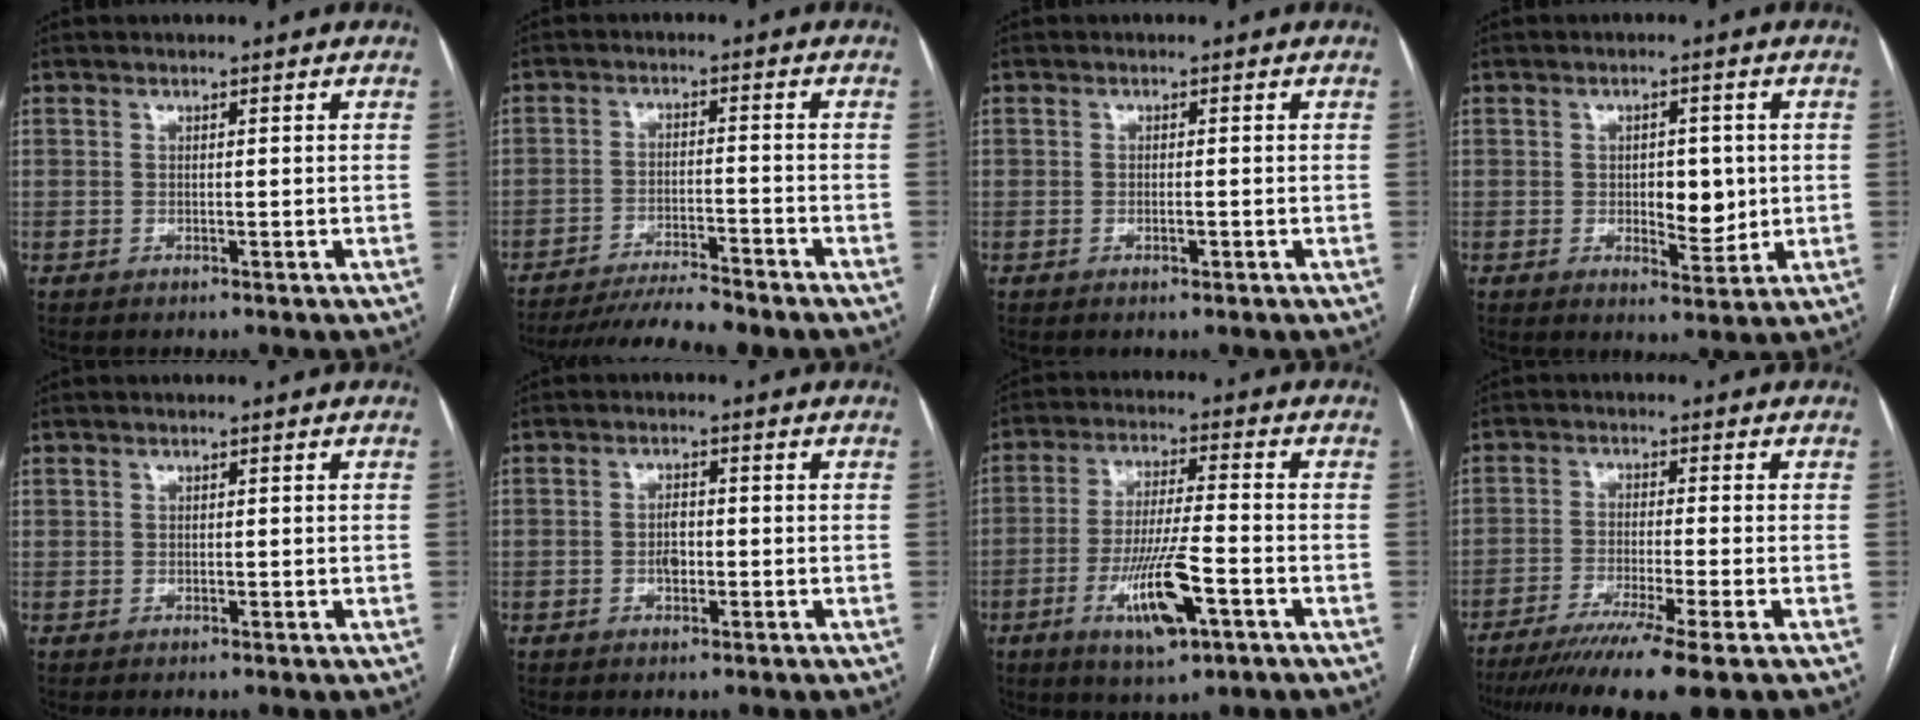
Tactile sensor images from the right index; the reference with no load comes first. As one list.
[{"total": 9.5, "force": [-8.8, -0.1, 3.8], "torque": [-0.052, -0.012, -0.141]}, {"total": 0.9, "force": [-0.3, 0.3, 0.8], "torque": [-0.015, -0.001, -0.005]}, {"total": 5.5, "force": [-0.1, 2.7, 4.8], "torque": [-0.062, -0.004, 0.006]}, {"total": 0.7, "force": [0.5, 0.4, 0.0], "torque": [0.007, 0.001, 0.009]}, {"total": 2.5, "force": [-0.5, 1.4, 2.0], "torque": [-0.035, 0.003, -0.007]}, {"total": 11.1, "force": [-4.5, 1.8, 10.0], "torque": [-0.189, -0.011, -0.075]}, {"total": 11.9, "force": [-8.6, -1.1, 8.1], "torque": [-0.125, -0.032, -0.134]}]